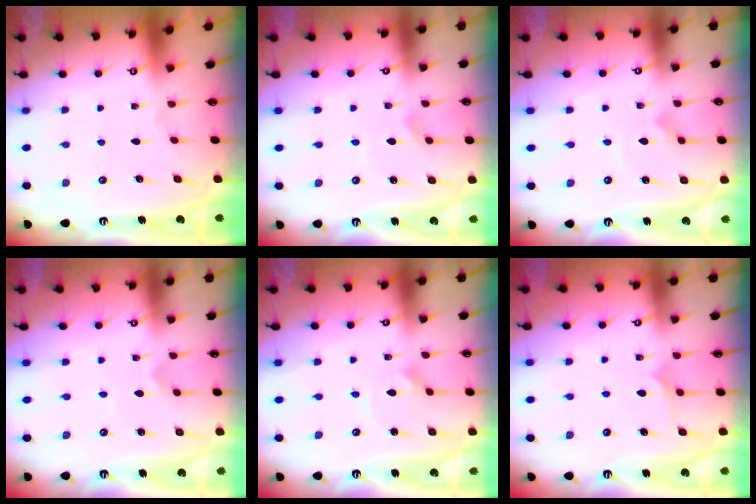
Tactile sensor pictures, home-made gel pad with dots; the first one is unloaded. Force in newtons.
{"total": 2.5, "press": 2.4, "slide": 0.5}
{"total": 2.2, "press": 2.2, "slide": 0.1}
{"total": 2.0, "press": 2.0, "slide": 0.4}
{"total": 2.1, "press": 2.1, "slide": 0.1}
{"total": 5.1, "press": 5.1, "slide": 0.1}